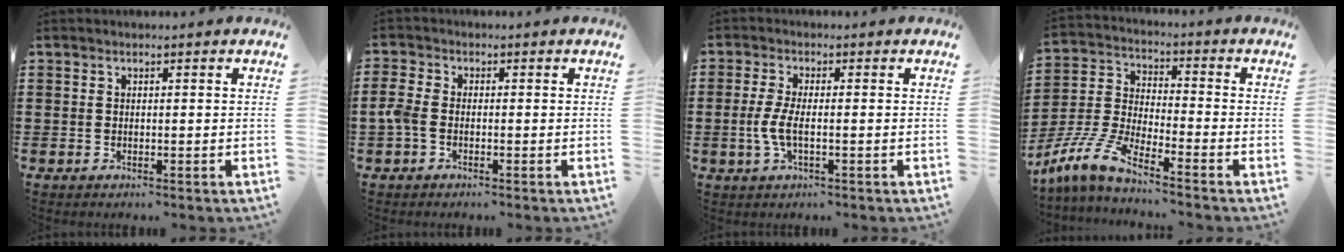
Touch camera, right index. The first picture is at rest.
{"total": 2.6, "force": [-1.1, 1.4, 2.0], "torque": [-0.059, -0.005, -0.027]}
{"total": 4.1, "force": [-0.9, 1.3, 3.8], "torque": [-0.095, -0.008, -0.025]}
{"total": 7.3, "force": [-6.3, 0.5, 3.6], "torque": [-0.109, -0.017, -0.133]}